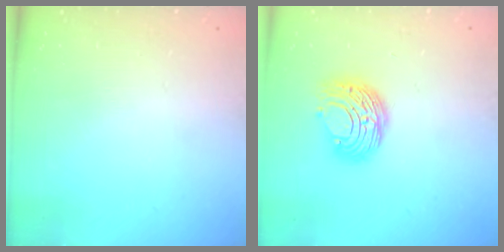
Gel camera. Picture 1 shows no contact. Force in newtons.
{"total": 9.1, "press": 9.1, "slide": 0.4}